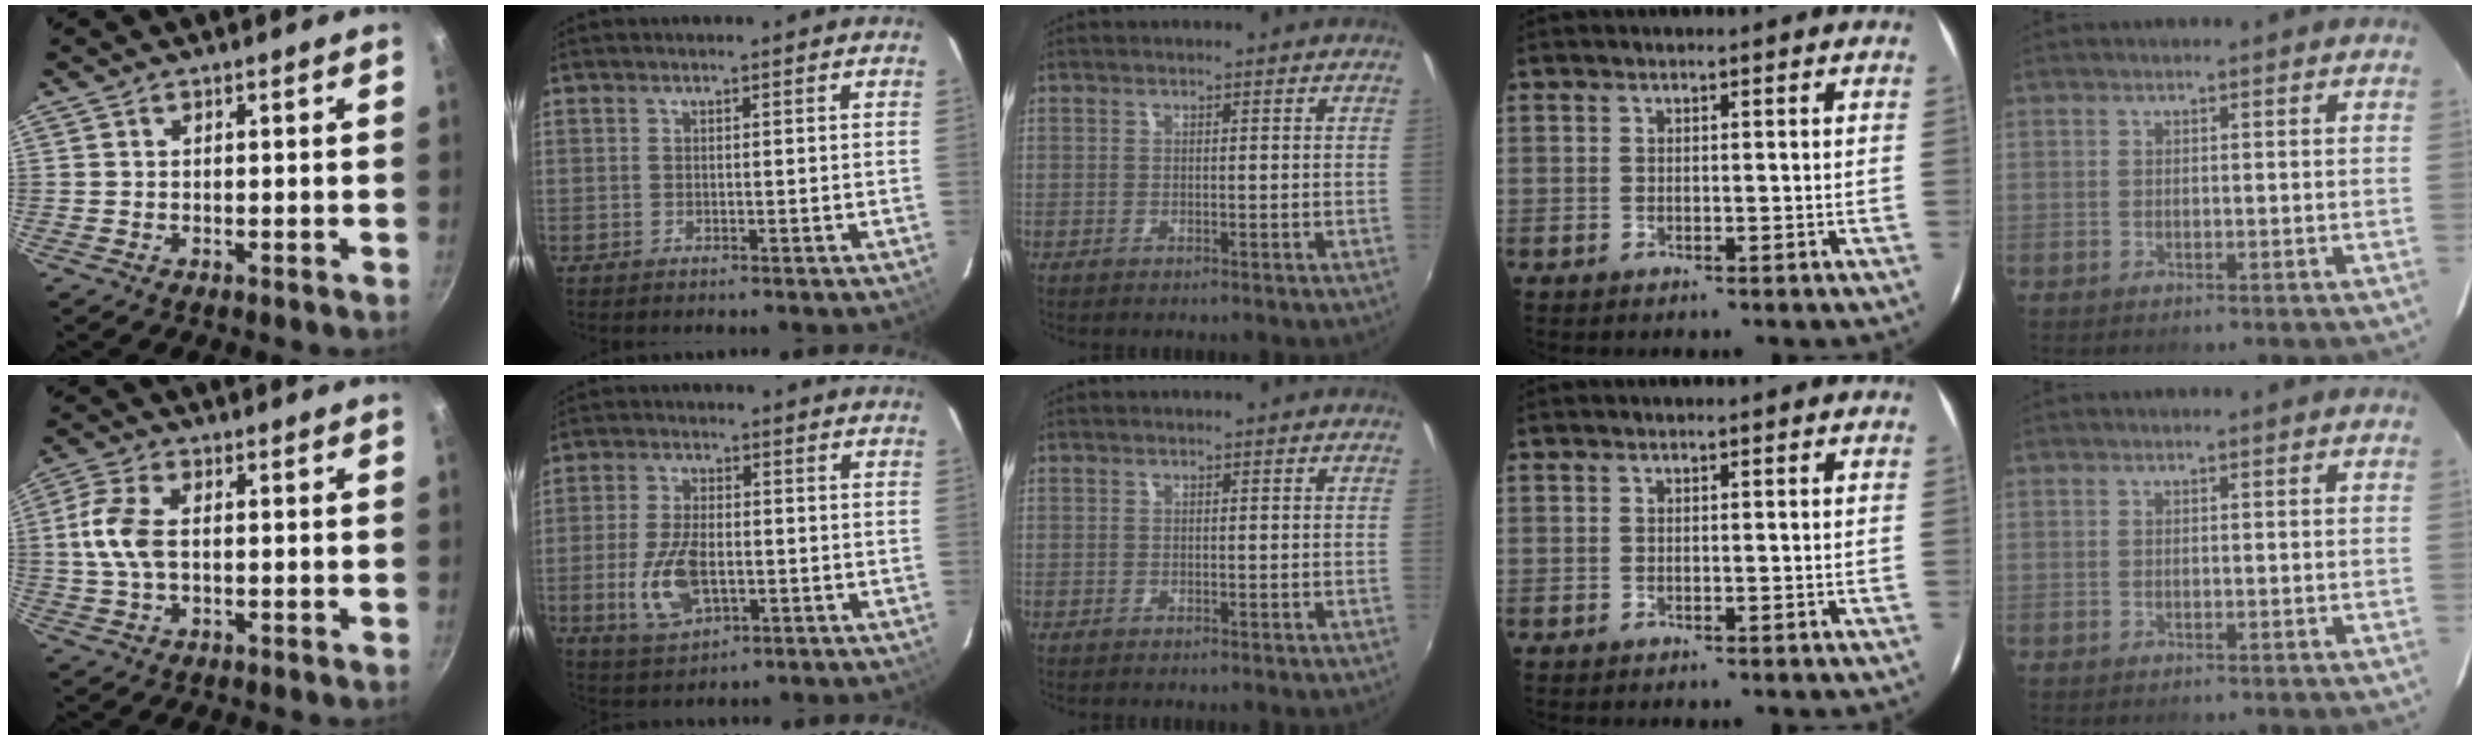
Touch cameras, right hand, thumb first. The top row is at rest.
{"thumb": {"total": 7.9, "force": [0.4, 4.4, 6.5], "torque": [-0.138, 0.013, 0.002]}, "index": {"total": 10.1, "force": [-2.4, 5.3, 8.2], "torque": [-0.176, -0.007, -0.039]}}